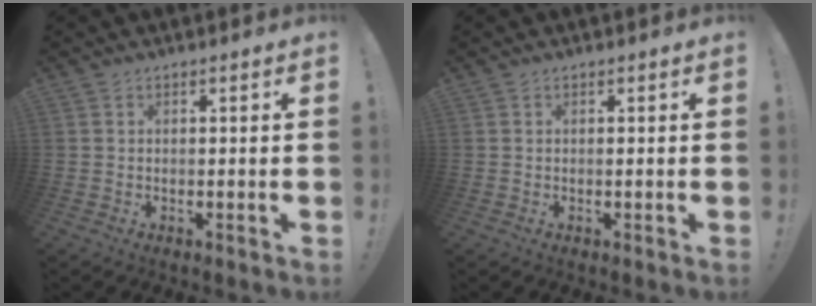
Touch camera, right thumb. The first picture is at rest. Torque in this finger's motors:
{"motor_torque": [-0.12, -0.31, -0.31, -0.04, 0.00]}